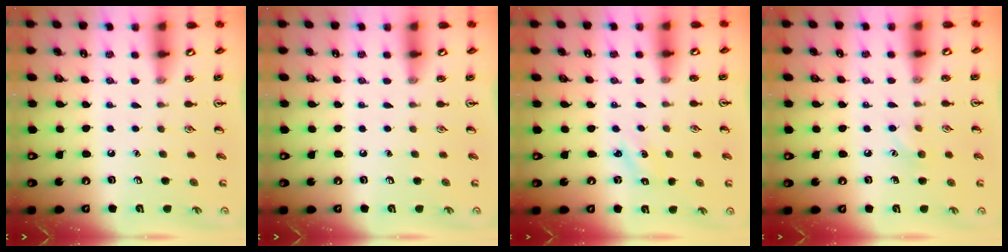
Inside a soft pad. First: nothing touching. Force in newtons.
{"total": 0.0}
{"total": 1.4, "press": 1.3, "slide": 0.6}
{"total": 4.9, "press": 4.7, "slide": 1.5}